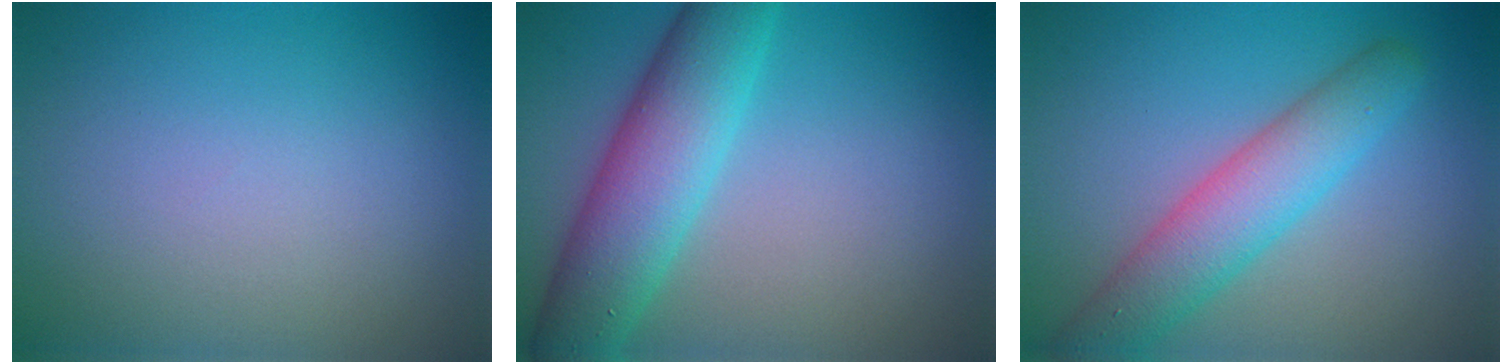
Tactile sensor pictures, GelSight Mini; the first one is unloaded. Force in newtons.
{"total": 7.1, "press": 7.1, "slide": 0.3}
{"total": 5.2, "press": 5.2, "slide": 0.2}